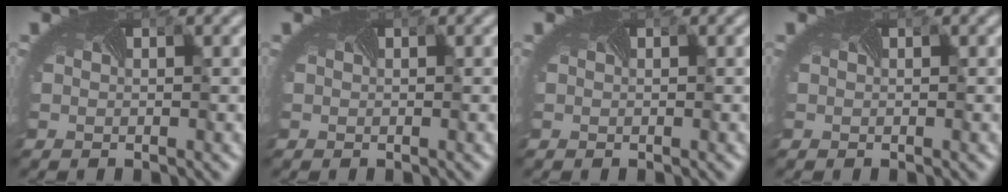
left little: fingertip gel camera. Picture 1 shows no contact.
{"total": 0.0}
{"total": 0.0}
{"total": 0.0}